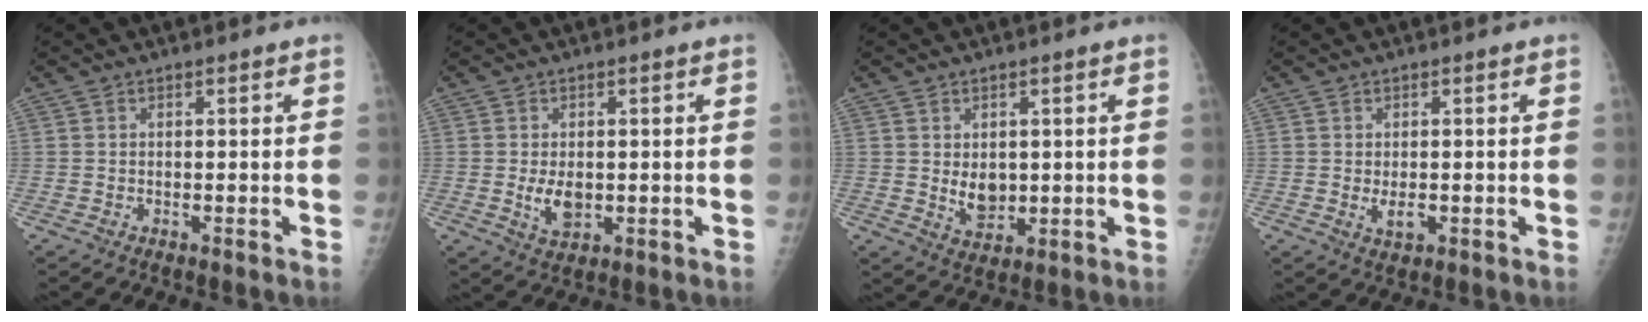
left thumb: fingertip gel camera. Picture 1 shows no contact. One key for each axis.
{"total": 4.7, "fx": -0.3, "fy": 2.7, "fz": 3.8, "tx": -0.057, "ty": -0.007, "tz": 0.004}
{"total": 5.1, "fx": 0.6, "fy": 3.4, "fz": 3.7, "tx": -0.040, "ty": -0.013, "tz": 0.022}
{"total": 2.7, "fx": -0.3, "fy": 1.4, "fz": 2.3, "tx": -0.034, "ty": -0.003, "tz": 0.000}